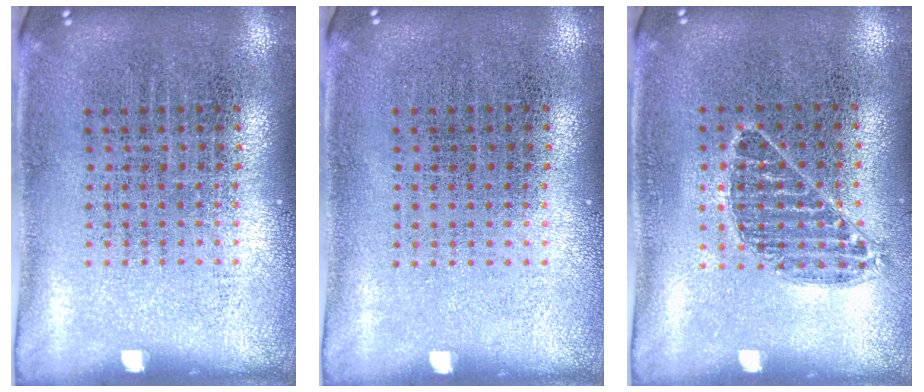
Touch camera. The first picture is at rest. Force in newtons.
{"total": 0.0}
{"total": 0.7, "press": 0.7, "slide": 0.3}